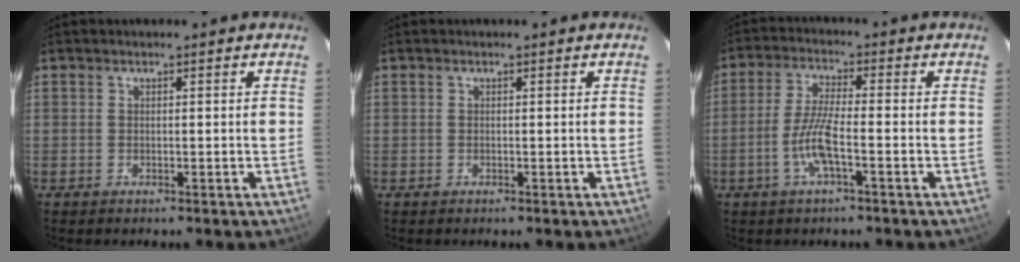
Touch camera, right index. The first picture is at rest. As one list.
[{"total": 0.0}, {"total": 6.7, "force": [-2.7, 0.8, 6.1], "torque": [-0.129, -0.002, -0.053]}]